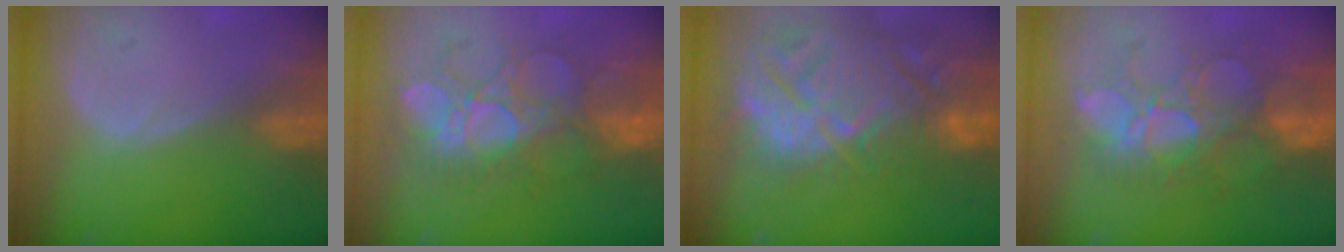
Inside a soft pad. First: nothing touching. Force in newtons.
{"total": 9.0, "press": 8.9, "slide": 1.1}
{"total": 15.2, "press": 13.0, "slide": 7.8}
{"total": 10.8, "press": 9.4, "slide": 5.3}